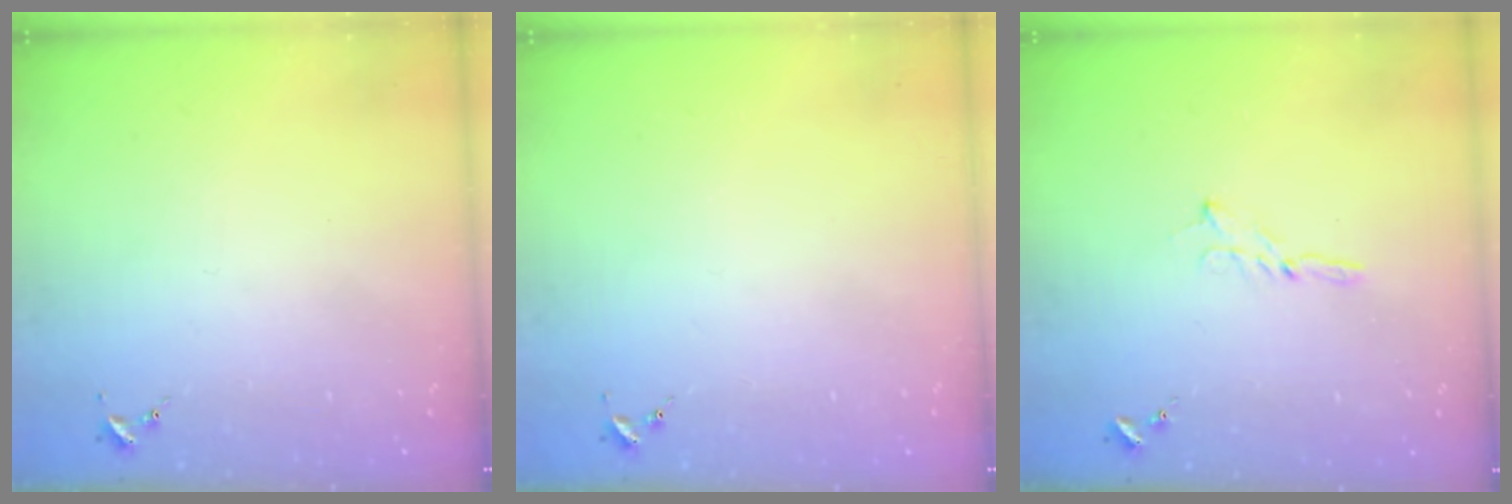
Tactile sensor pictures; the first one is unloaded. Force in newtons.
{"total": 0.0}
{"total": 1.8, "press": 1.7, "slide": 0.2}